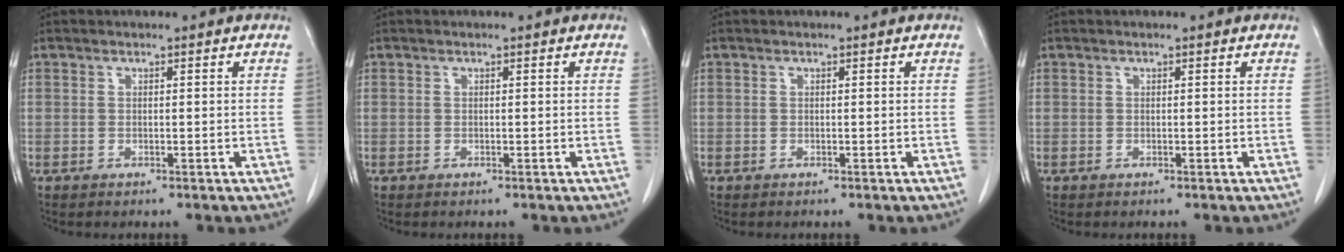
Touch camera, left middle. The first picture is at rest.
{"total": 0.0}
{"total": 0.0}
{"total": 0.0}